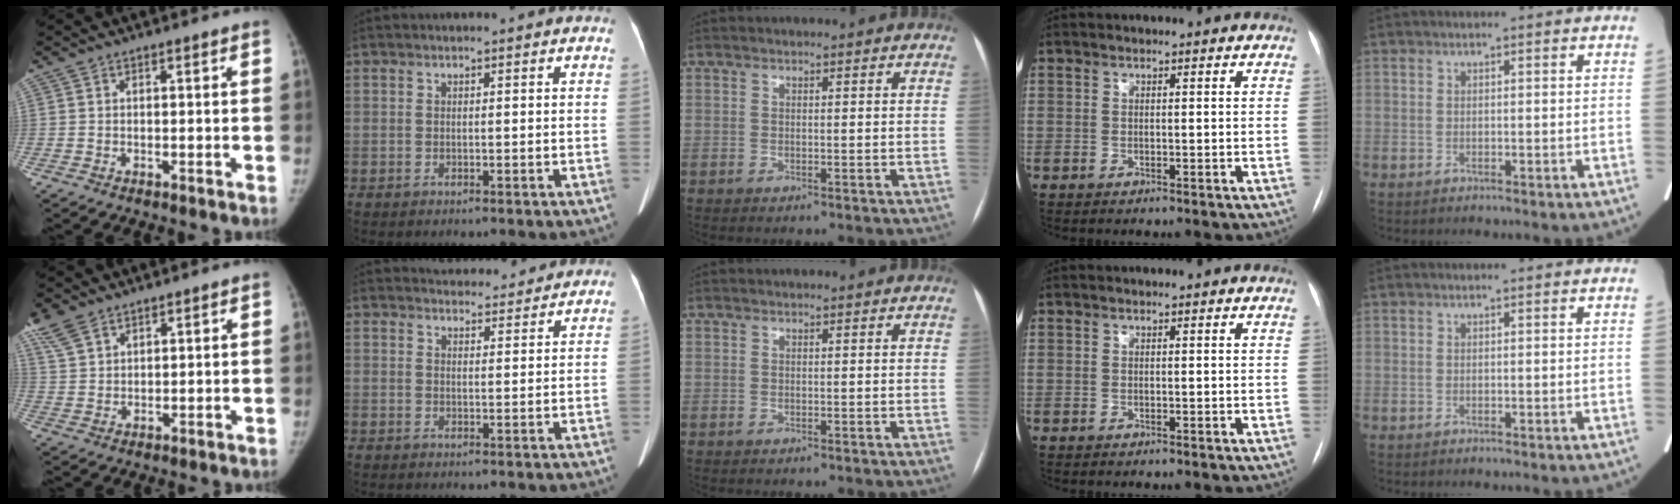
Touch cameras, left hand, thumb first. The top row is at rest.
{"thumb": {"total": 5.8, "force": [4.4, 2.9, 2.4], "torque": [-0.049, -0.006, 0.098]}, "index": {"total": 5.4, "force": [5.1, 1.6, 0.1], "torque": [0.002, 0.004, 0.058]}}